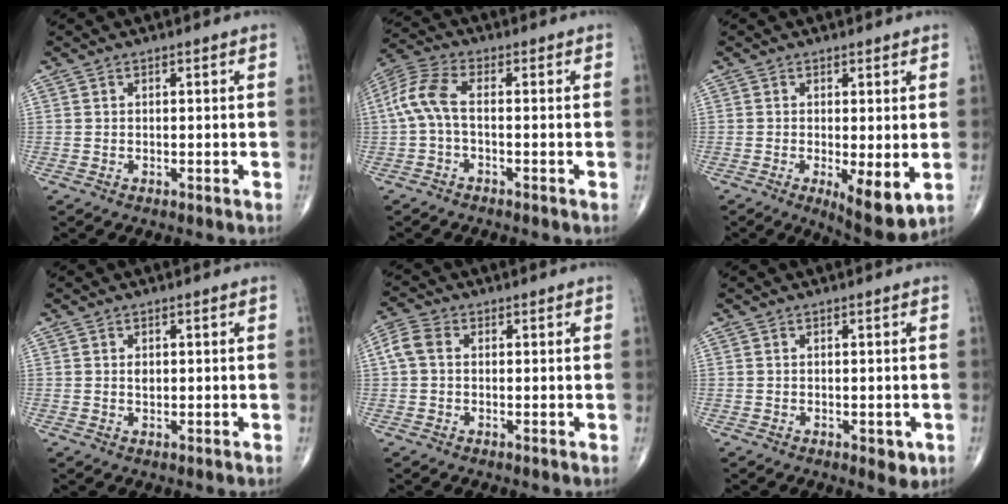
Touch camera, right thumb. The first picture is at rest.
{"total": 7.1, "force": [-0.6, 3.0, 6.4], "torque": [-0.157, 0.026, -0.020]}
{"total": 7.5, "force": [-1.4, 2.4, 7.0], "torque": [-0.102, -0.023, -0.018]}
{"total": 1.3, "force": [0.2, 0.8, 0.9], "torque": [-0.012, 0.000, 0.004]}
{"total": 4.2, "force": [0.4, 3.0, 2.8], "torque": [-0.068, 0.014, 0.001]}
{"total": 2.7, "force": [-0.8, 1.3, 2.2], "torque": [-0.016, -0.003, -0.006]}